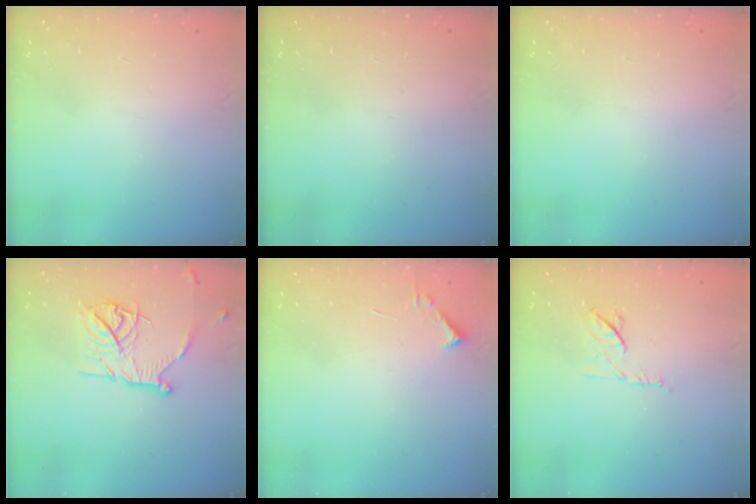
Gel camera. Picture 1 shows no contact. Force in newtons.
{"total": 0.0}
{"total": 0.0}
{"total": 14.2, "press": 14.2, "slide": 1.2}
{"total": 1.7, "press": 1.7, "slide": 0.2}
{"total": 7.8, "press": 7.8, "slide": 0.9}